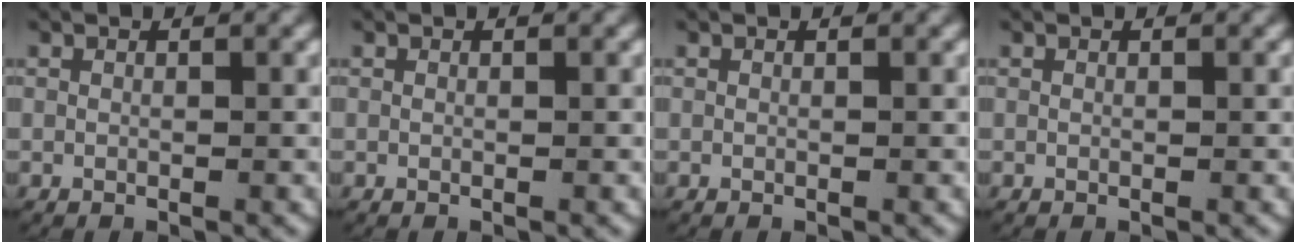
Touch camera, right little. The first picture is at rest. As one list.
[{"total": 0.0}, {"total": 0.0}, {"total": 0.0}]